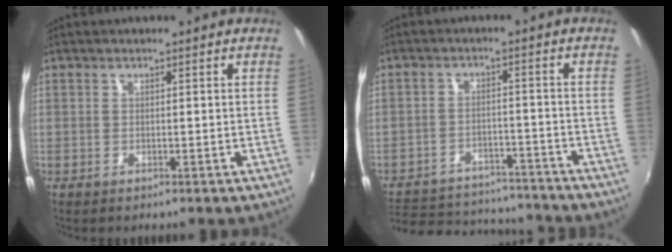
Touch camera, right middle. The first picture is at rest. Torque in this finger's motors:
{"motor_torque": [0.53, -0.68, -0.10, -0.02]}